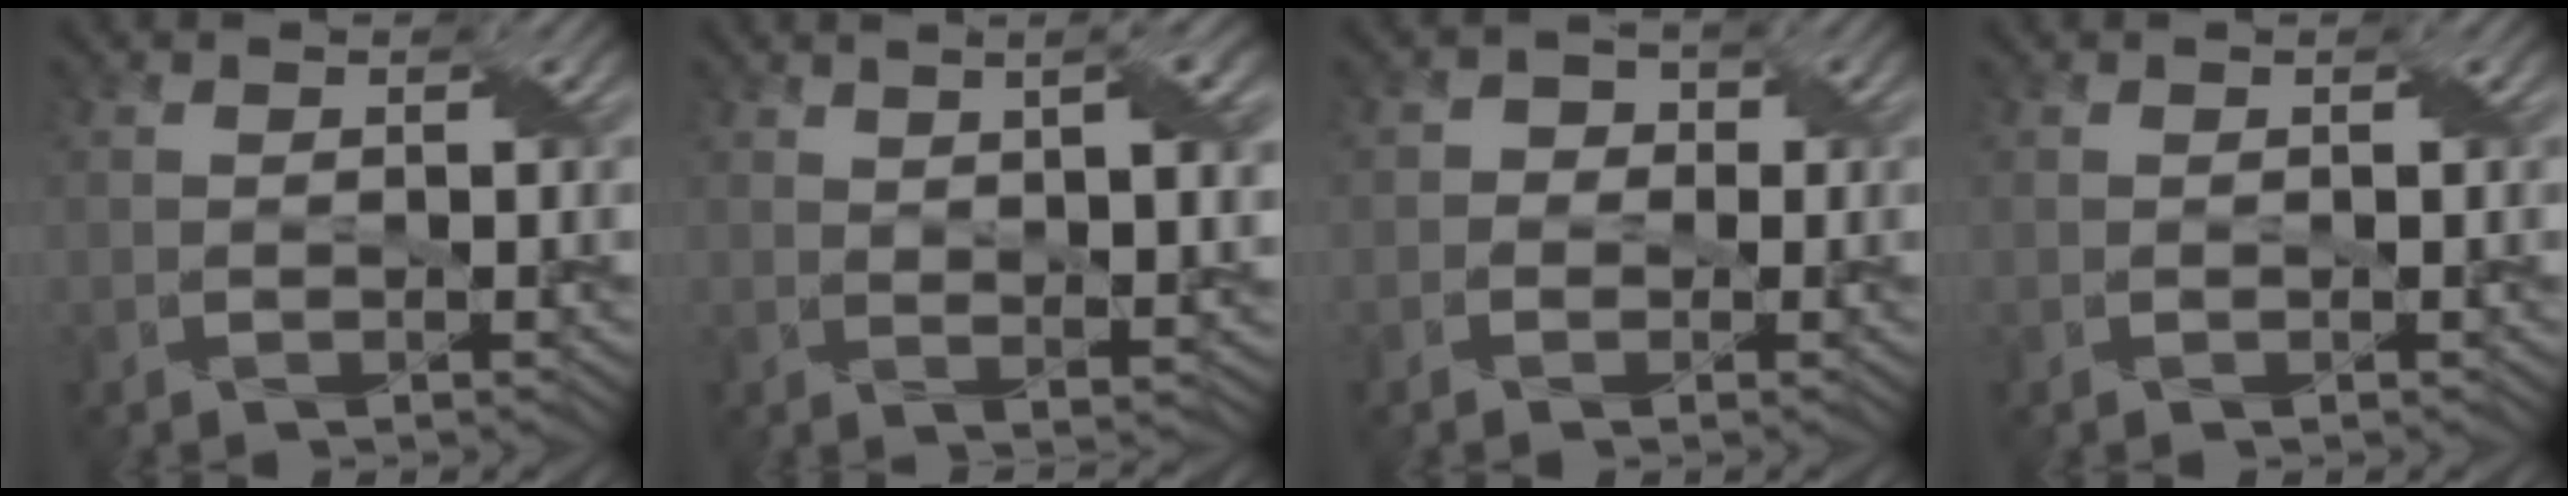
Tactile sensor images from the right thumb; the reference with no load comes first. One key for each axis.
{"total": 7.2, "fx": 2.8, "fy": 2.0, "fz": 6.2, "tx": -0.097, "ty": 0.006, "tz": 0.049}
{"total": 2.4, "fx": -0.3, "fy": 2.3, "fz": 0.5, "tx": -0.002, "ty": 0.009, "tz": -0.020}
{"total": 0.0}